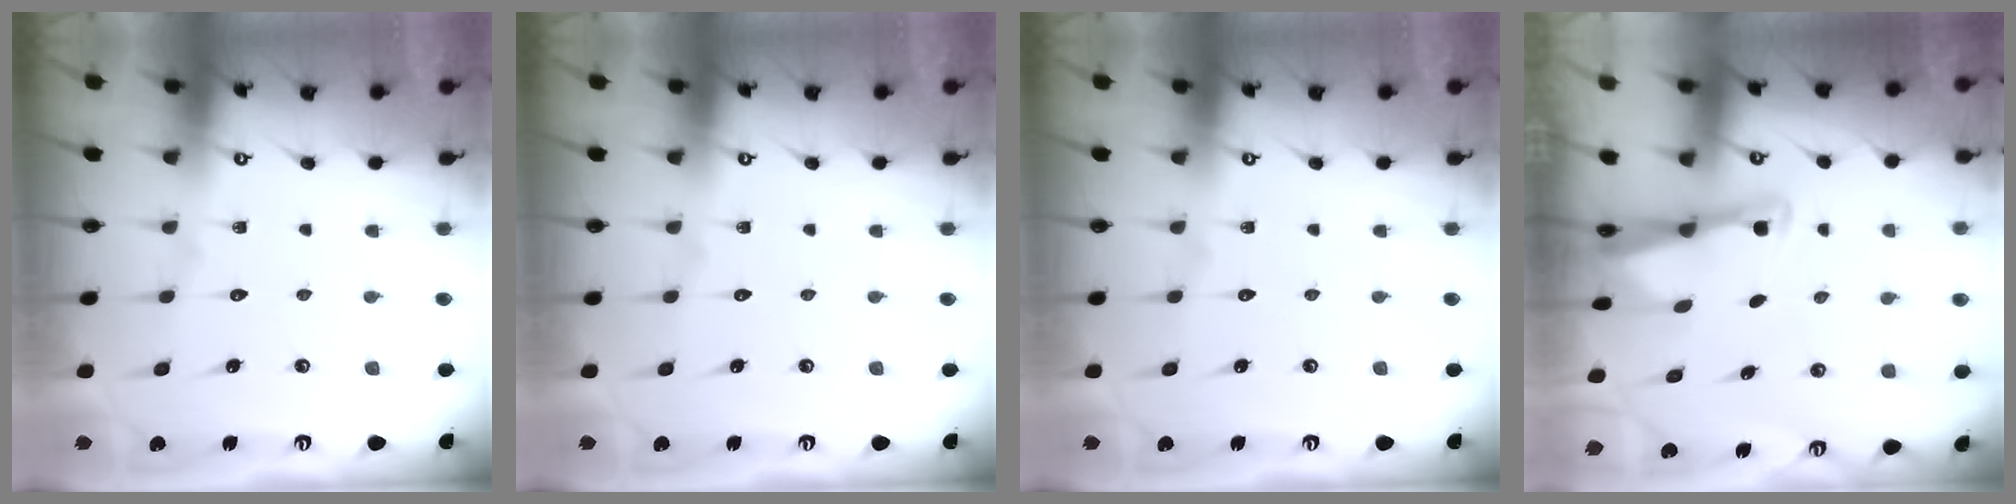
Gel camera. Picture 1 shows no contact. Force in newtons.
{"total": 0.0}
{"total": 0.0}
{"total": 2.5, "press": 2.5, "slide": 0.3}